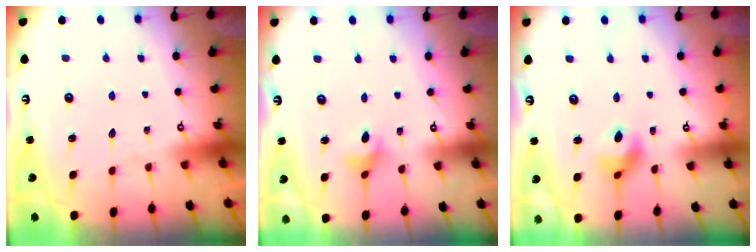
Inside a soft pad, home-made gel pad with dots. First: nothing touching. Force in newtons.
{"total": 2.8, "press": 2.8, "slide": 0.3}
{"total": 6.8, "press": 6.8, "slide": 0.2}